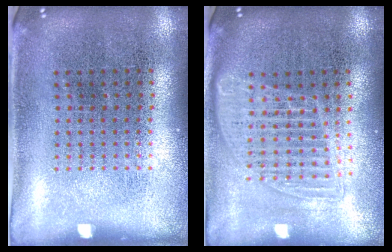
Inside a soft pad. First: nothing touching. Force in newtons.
{"total": 1.5, "press": 1.3, "slide": 0.6}